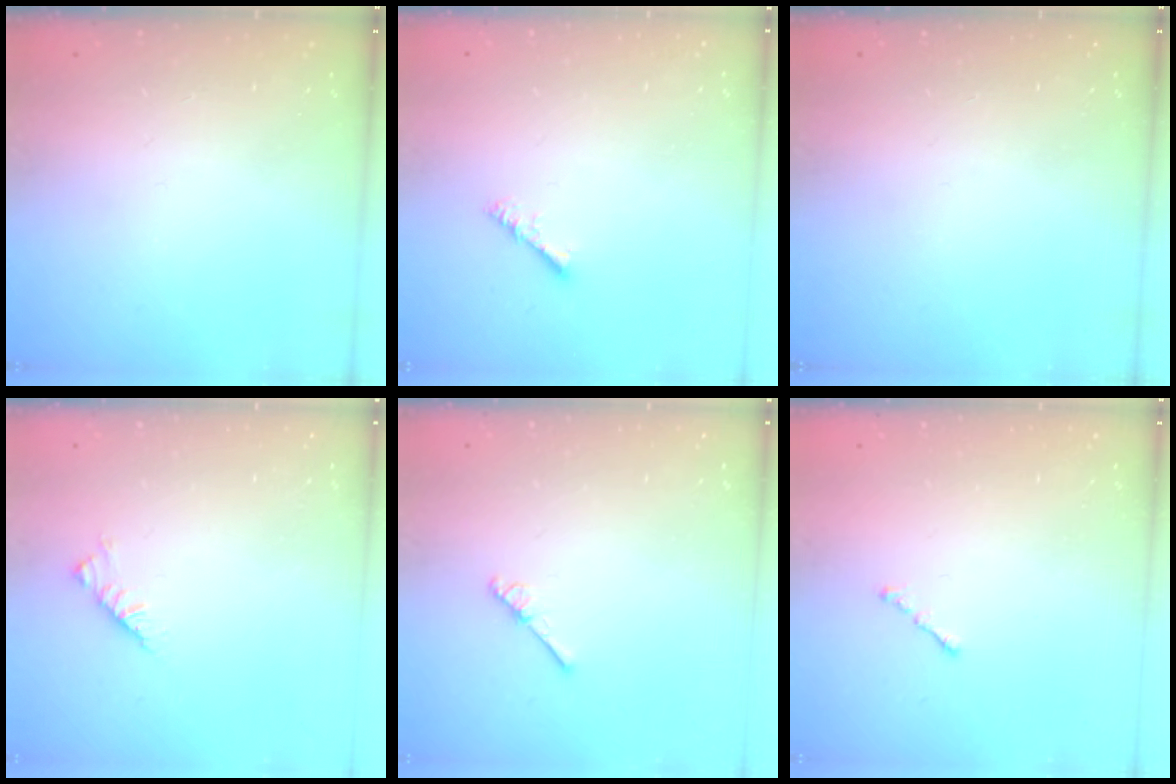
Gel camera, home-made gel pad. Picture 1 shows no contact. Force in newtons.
{"total": 2.8, "press": 2.8, "slide": 0.5}
{"total": 0.0}
{"total": 3.0, "press": 2.9, "slide": 0.8}
{"total": 2.9, "press": 2.9, "slide": 0.3}
{"total": 0.6, "press": 0.5, "slide": 0.4}